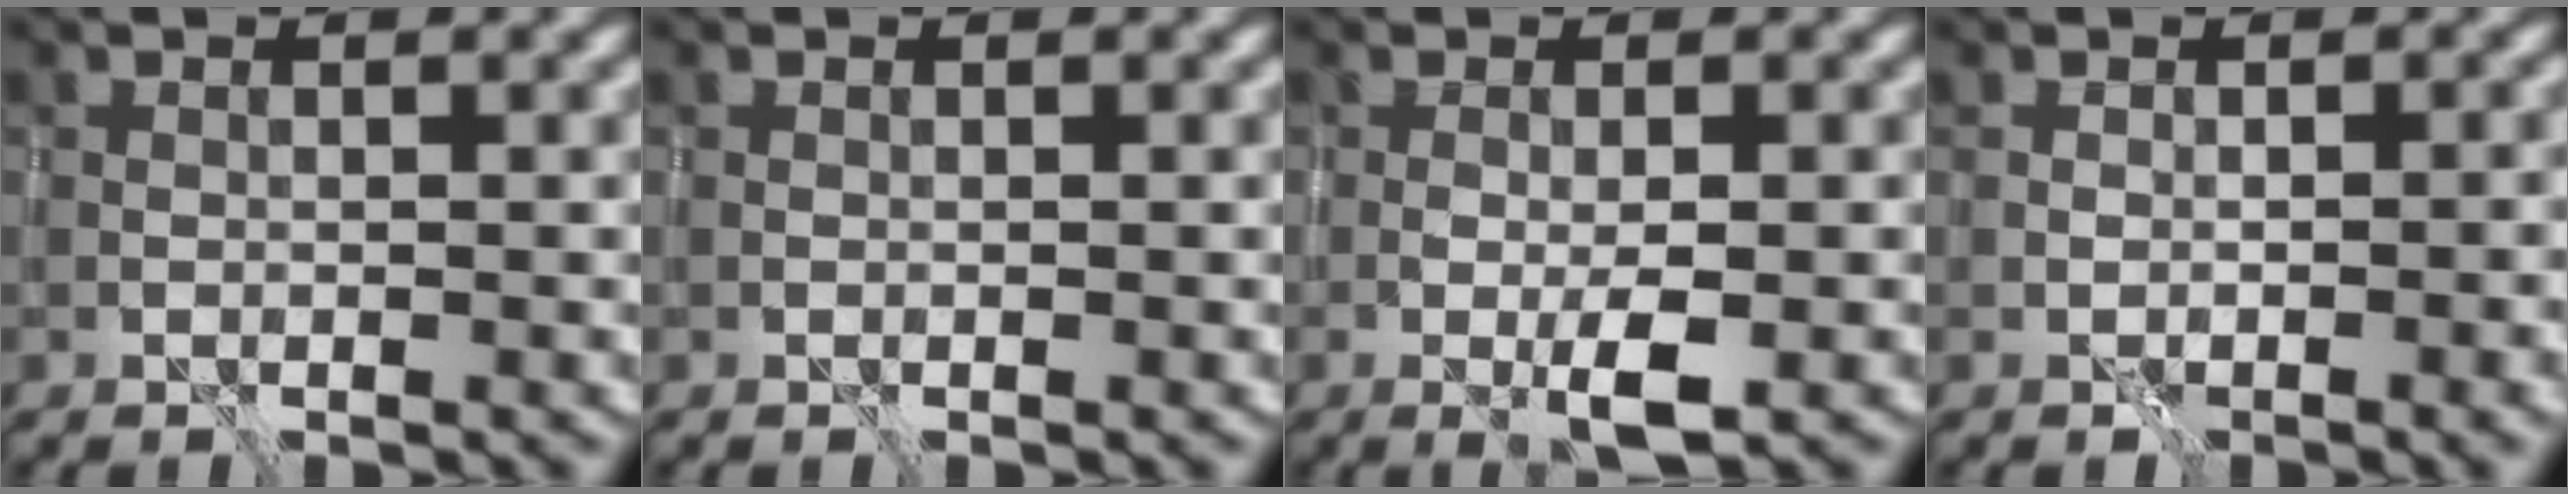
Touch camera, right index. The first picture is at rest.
{"total": 0.0}
{"total": 2.8, "force": [-0.7, 0.5, 2.6], "torque": [-0.051, -0.004, -0.012]}
{"total": 1.9, "force": [-0.9, 0.3, 1.7], "torque": [-0.022, 0.000, -0.014]}